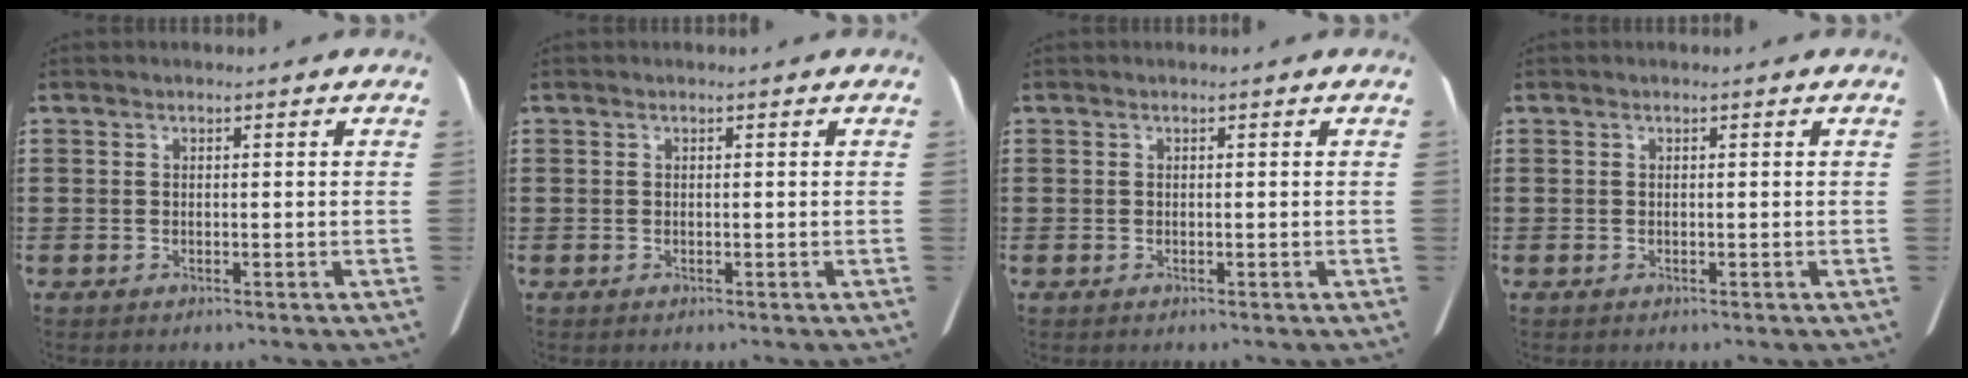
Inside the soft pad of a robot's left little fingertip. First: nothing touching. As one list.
[{"total": 0.0}, {"total": 0.0}, {"total": 0.0}]